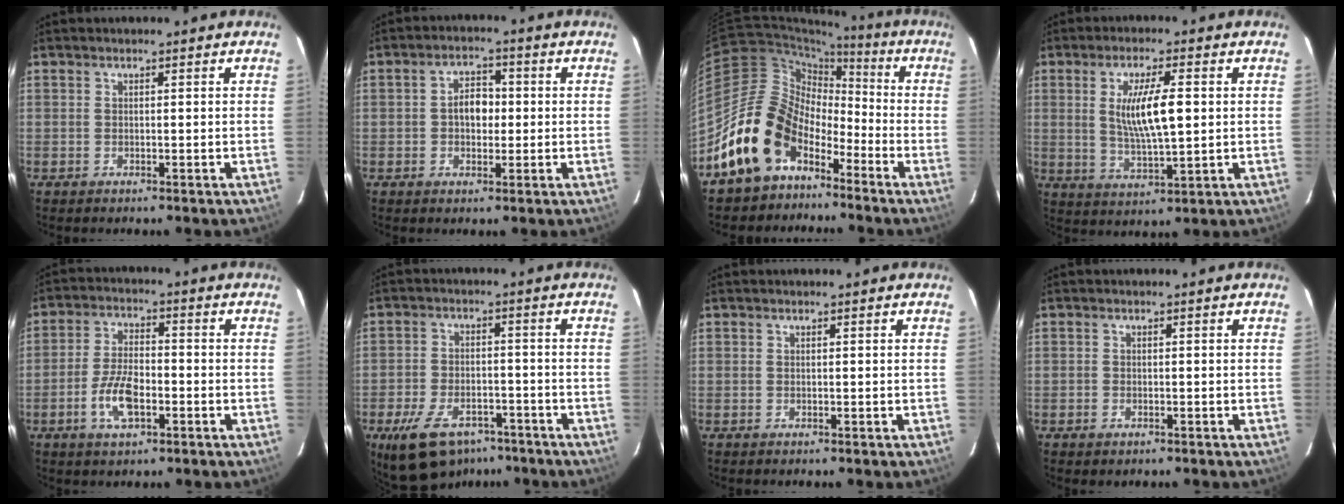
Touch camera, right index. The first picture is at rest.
{"total": 4.8, "force": [-0.1, 3.5, 3.4], "torque": [-0.058, 0.015, -0.002]}
{"total": 14.6, "force": [-8.9, 9.8, 6.1], "torque": [-0.121, 0.030, -0.152]}
{"total": 9.7, "force": [1.4, 2.2, 9.3], "torque": [-0.167, -0.004, 0.031]}
{"total": 8.0, "force": [-3.2, 3.6, 6.4], "torque": [-0.132, 0.002, -0.057]}
{"total": 13.7, "force": [-9.0, 7.3, 7.2], "torque": [-0.163, -0.007, -0.141]}
{"total": 0.0}
{"total": 1.3, "force": [-0.8, 0.9, 0.4], "torque": [-0.009, -0.001, -0.012]}